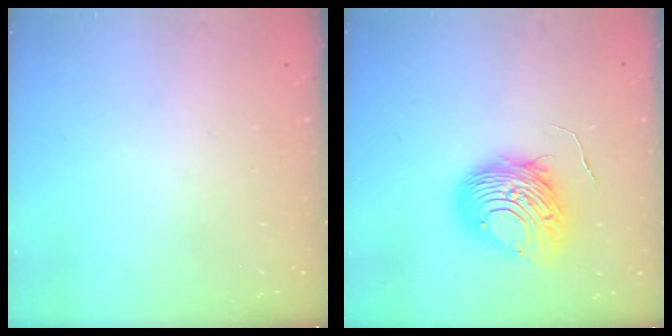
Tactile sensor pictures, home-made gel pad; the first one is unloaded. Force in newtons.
{"total": 11.0, "press": 11.0, "slide": 0.8}